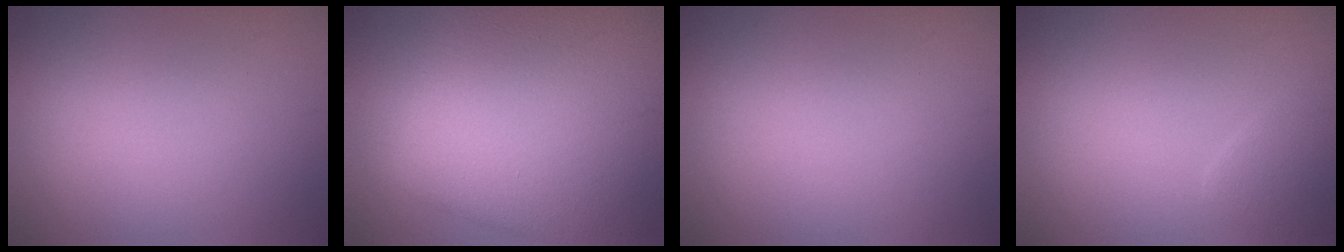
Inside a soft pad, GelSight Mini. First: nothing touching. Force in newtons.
{"total": 13.7, "press": 13.7, "slide": 0.5}
{"total": 0.0}
{"total": 1.8, "press": 1.8, "slide": 0.1}